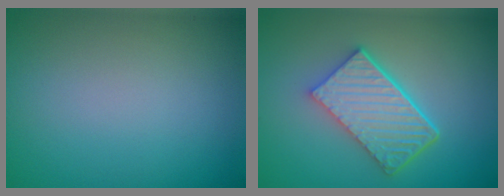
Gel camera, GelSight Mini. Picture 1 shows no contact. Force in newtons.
{"total": 6.0, "press": 4.4, "slide": 4.0}